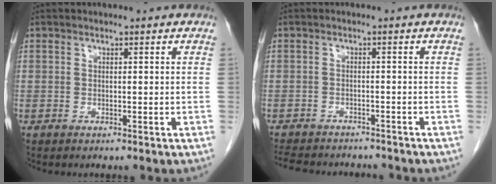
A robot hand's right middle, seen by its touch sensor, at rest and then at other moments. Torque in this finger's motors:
{"motor_torque": [0.81, -0.81, 0.08, 0.05]}